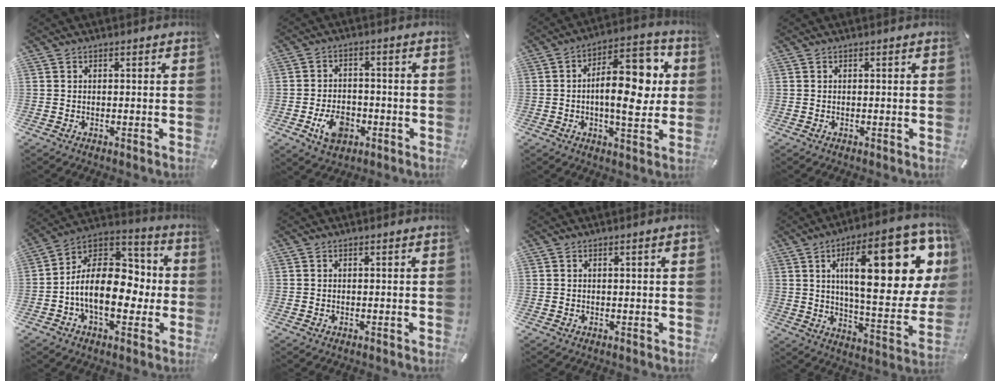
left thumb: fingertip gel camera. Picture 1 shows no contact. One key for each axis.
{"total": 8.1, "fx": -3.0, "fy": 5.8, "fz": 4.8, "tx": -0.085, "ty": 0.008, "tz": -0.055}
{"total": 16.5, "fx": 1.4, "fy": 7.8, "fz": 14.5, "tx": -0.190, "ty": -0.001, "tz": 0.021}
{"total": 0.0}
{"total": 17.0, "fx": -2.6, "fy": 11.5, "fz": 12.3, "tx": -0.202, "ty": 0.001, "tz": -0.043}
{"total": 0.0}
{"total": 2.0, "fx": 0.3, "fy": 0.2, "fz": 1.9, "tx": -0.034, "ty": -0.001, "tz": 0.005}
{"total": 29.4, "fx": 9.2, "fy": 10.9, "fz": 25.8, "tx": -0.394, "ty": -0.040, "tz": 0.140}